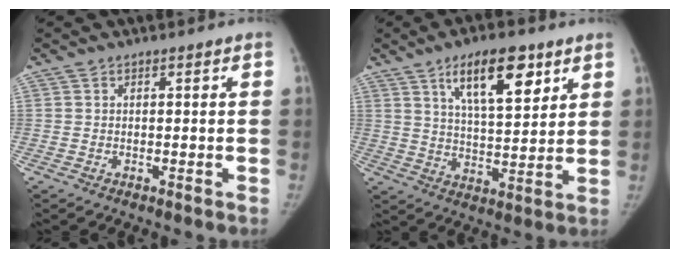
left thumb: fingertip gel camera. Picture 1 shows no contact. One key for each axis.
{"total": 13.3, "fx": 7.1, "fy": 5.1, "fz": 10.0, "tx": -0.135, "ty": -0.036, "tz": 0.119}